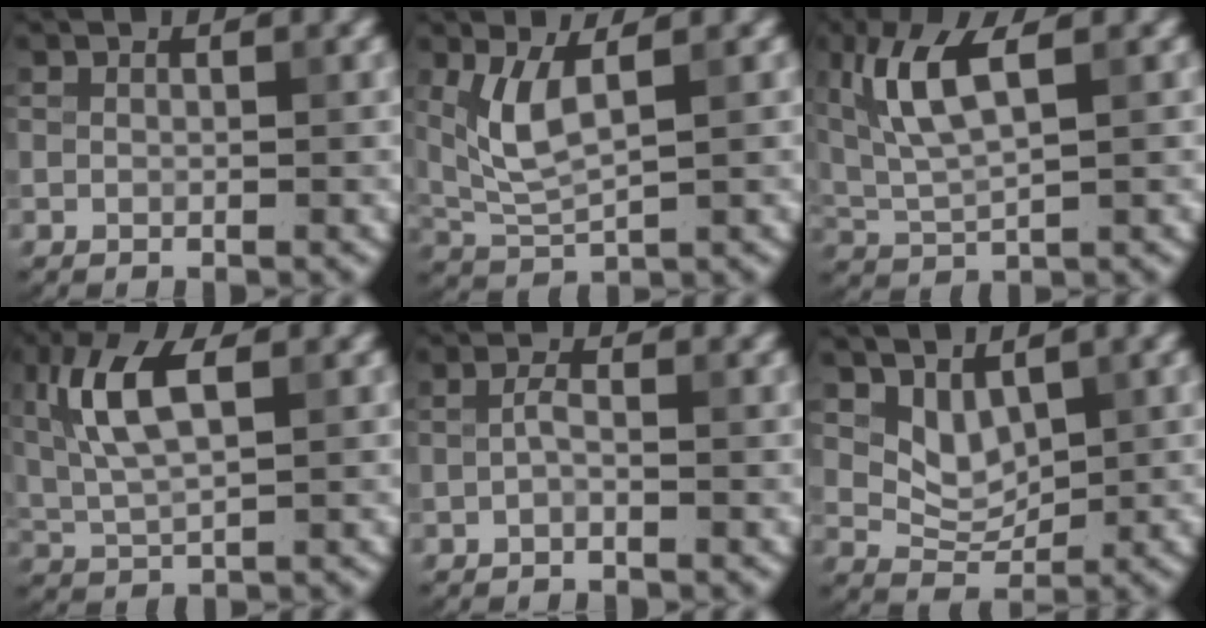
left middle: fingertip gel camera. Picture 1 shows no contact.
{"total": 4.2, "force": [1.3, 1.5, 3.7], "torque": [-0.093, -0.005, 0.034]}
{"total": 6.3, "force": [2.3, 2.1, 5.5], "torque": [-0.122, 0.009, 0.048]}
{"total": 6.4, "force": [1.9, 2.6, 5.5], "torque": [-0.119, 0.012, 0.036]}
{"total": 1.0, "force": [-0.5, 0.3, 0.9], "torque": [-0.021, 0.003, -0.012]}
{"total": 2.9, "force": [1.5, 1.7, 1.7], "torque": [-0.032, -0.010, 0.035]}